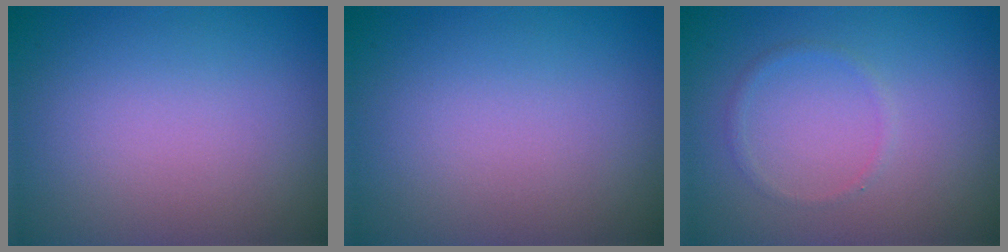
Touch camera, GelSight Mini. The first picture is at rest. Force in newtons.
{"total": 0.0}
{"total": 0.7, "press": 0.7, "slide": 0.1}